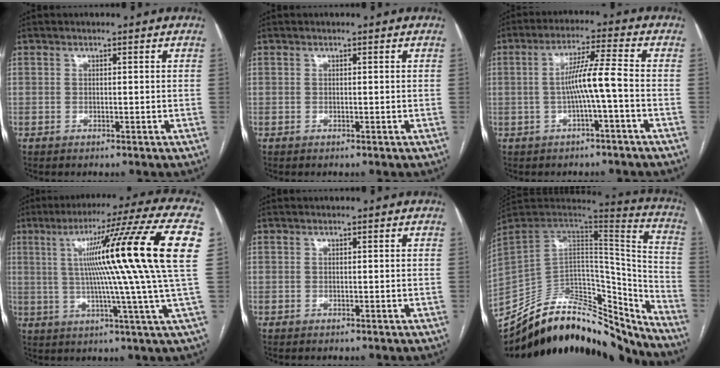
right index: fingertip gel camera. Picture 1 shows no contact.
{"total": 0.0}
{"total": 6.4, "force": [-1.3, -0.7, 6.2], "torque": [-0.113, 0.014, -0.022]}
{"total": 21.5, "force": [4.4, -2.5, 20.9], "torque": [-0.292, 0.012, 0.046]}
{"total": 0.0}
{"total": 34.4, "force": [-28.4, 13.0, 14.5], "torque": [-0.261, -0.001, -0.411]}